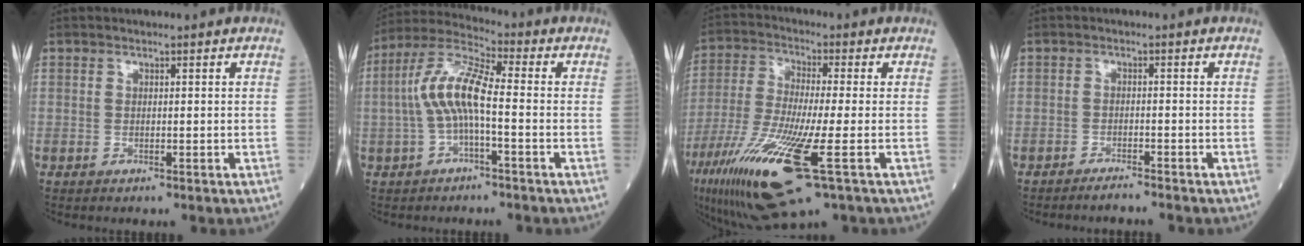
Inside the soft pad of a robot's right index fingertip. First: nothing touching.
{"total": 9.1, "force": [-1.1, 1.8, 8.8], "torque": [-0.189, 0.024, -0.027]}
{"total": 17.8, "force": [-7.5, 2.1, 16.0], "torque": [-0.344, -0.050, -0.132]}
{"total": 2.2, "force": [-2.1, -0.2, 0.4], "torque": [-0.008, -0.005, -0.034]}